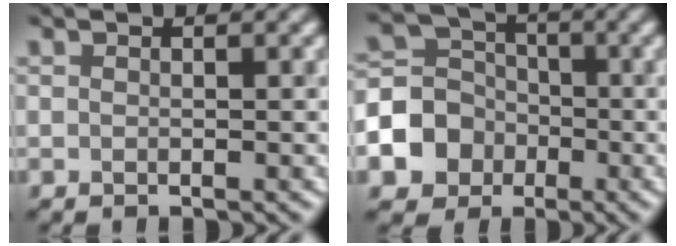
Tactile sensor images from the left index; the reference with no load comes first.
{"total": 6.3, "force": [-2.5, 5.6, 1.2], "torque": [-0.010, -0.001, -0.075]}